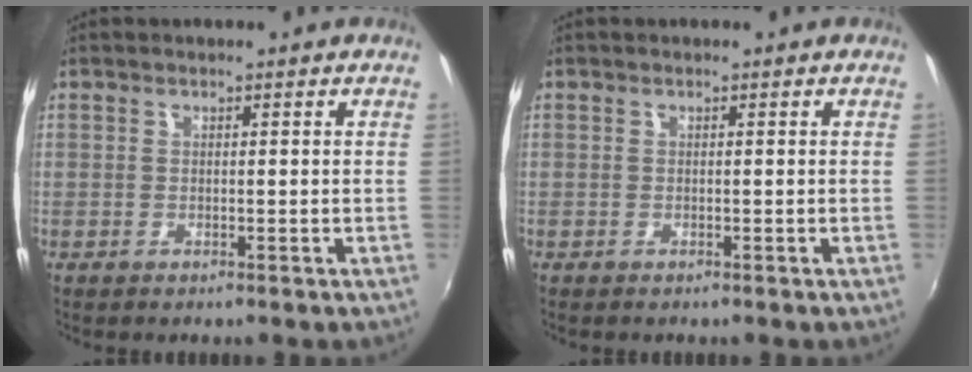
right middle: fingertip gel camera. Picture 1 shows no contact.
{"total": 0.0}